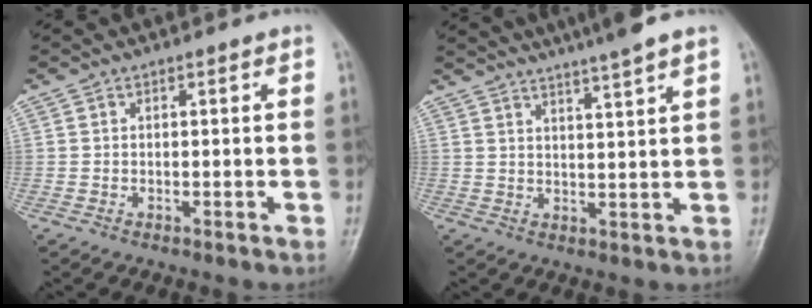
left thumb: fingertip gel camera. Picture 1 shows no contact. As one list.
[{"total": 9.5, "force": [7.8, -0.3, 5.4], "torque": [-0.074, -0.017, 0.107]}]